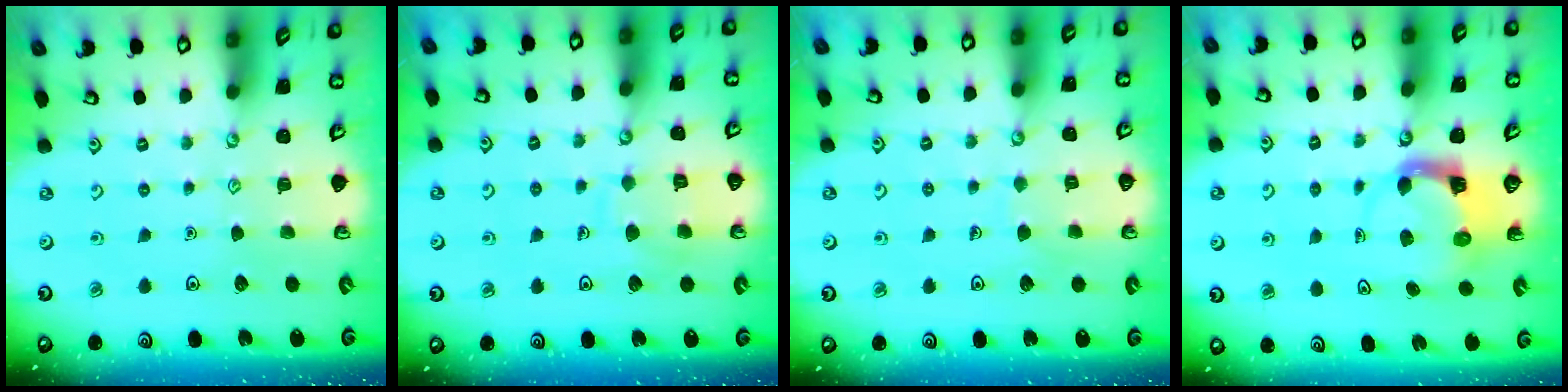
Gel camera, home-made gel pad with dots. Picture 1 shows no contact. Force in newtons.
{"total": 8.6, "press": 8.6, "slide": 0.8}
{"total": 5.0, "press": 5.0, "slide": 0.4}
{"total": 4.0, "press": 4.0, "slide": 0.5}